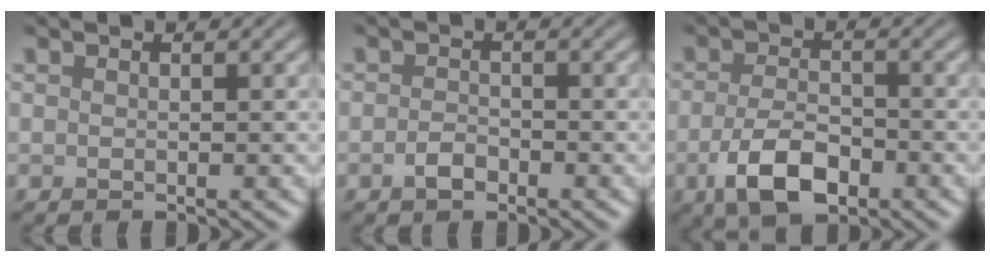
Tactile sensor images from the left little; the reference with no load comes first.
{"total": 1.5, "force": [-1.0, 0.8, 0.9], "torque": [-0.017, 0.002, -0.023]}
{"total": 5.4, "force": [-2.6, 2.6, 3.9], "torque": [-0.077, -0.006, -0.052]}